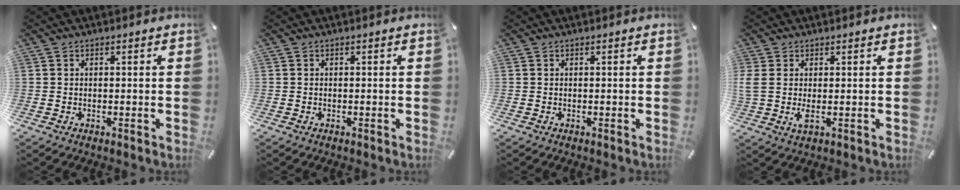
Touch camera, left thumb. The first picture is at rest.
{"total": 0.0}
{"total": 0.0}
{"total": 4.0, "force": [0.3, 1.2, 3.8], "torque": [-0.083, -0.008, 0.005]}